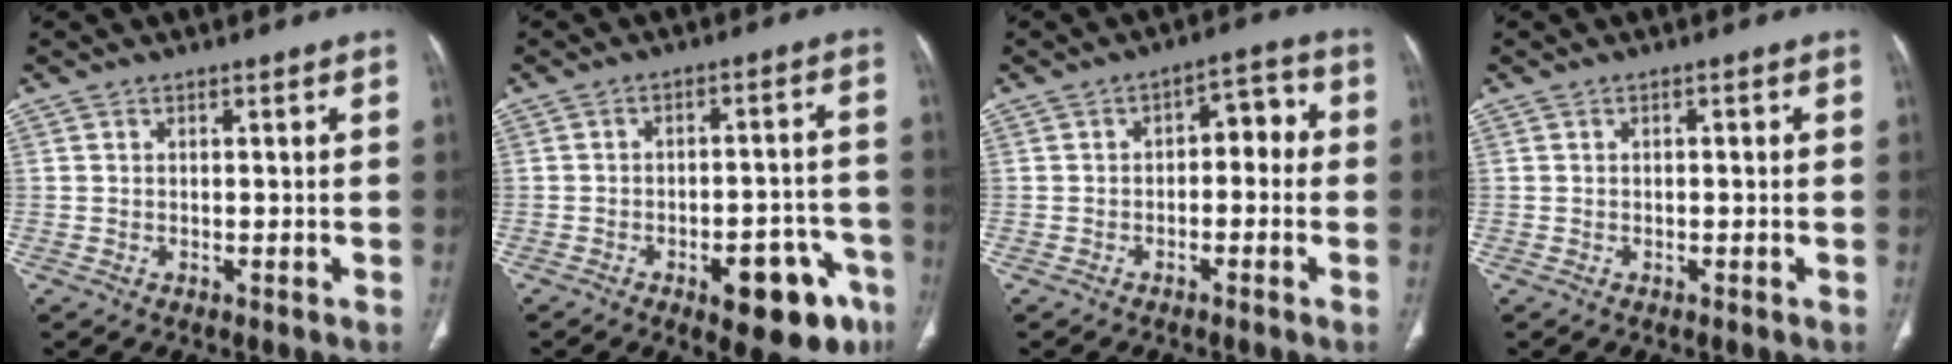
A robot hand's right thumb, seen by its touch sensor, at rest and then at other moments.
{"total": 14.4, "force": [-7.4, 6.2, 10.7], "torque": [-0.095, 0.045, -0.089]}
{"total": 6.1, "force": [-0.6, 3.8, 4.8], "torque": [-0.037, 0.037, -0.019]}
{"total": 0.9, "force": [0.1, 0.5, 0.7], "torque": [-0.008, 0.002, -0.002]}